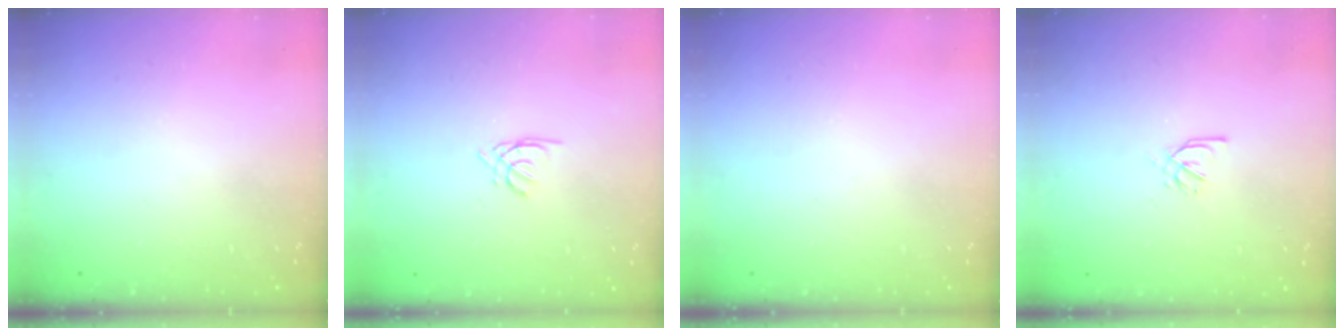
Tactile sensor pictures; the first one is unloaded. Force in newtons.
{"total": 1.3, "press": 1.2, "slide": 0.4}
{"total": 0.0}
{"total": 2.6, "press": 2.5, "slide": 0.7}